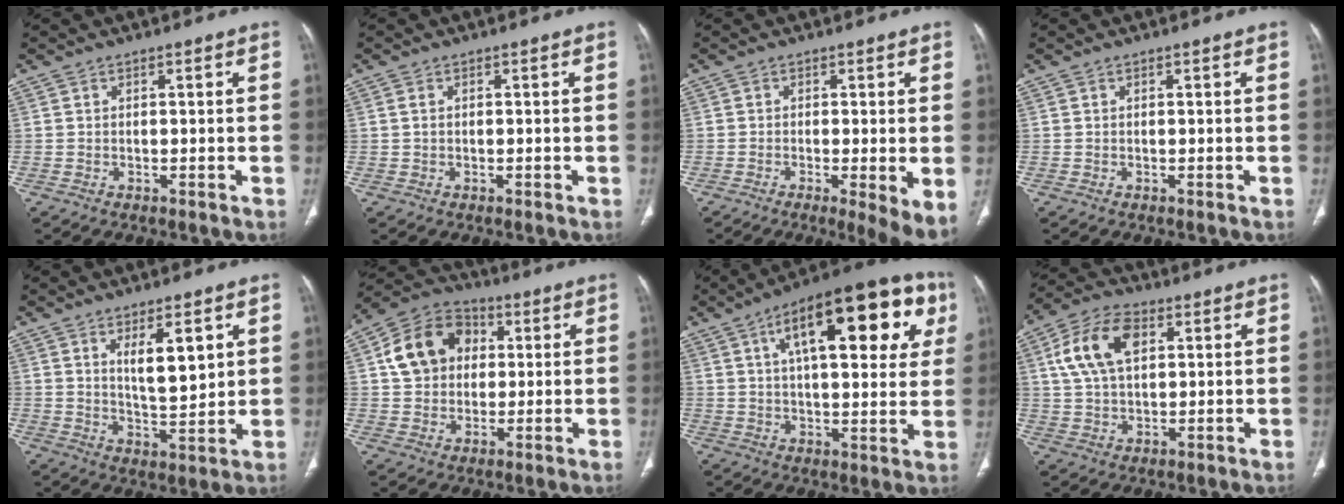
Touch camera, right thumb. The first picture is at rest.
{"total": 0.9, "force": [0.2, 0.5, 0.7], "torque": [-0.018, 0.005, 0.004]}
{"total": 6.5, "force": [-1.7, 1.2, 6.2], "torque": [-0.099, -0.020, -0.031]}
{"total": 0.0}
{"total": 8.7, "force": [3.3, 3.0, 7.4], "torque": [-0.103, -0.033, 0.061]}
{"total": 13.2, "force": [2.5, 10.8, 7.3], "torque": [-0.107, 0.014, 0.036]}
{"total": 24.9, "force": [9.4, 9.9, 20.8], "torque": [-0.264, 0.012, 0.130]}
{"total": 11.9, "force": [3.7, 7.2, 8.8], "torque": [-0.163, 0.009, 0.067]}